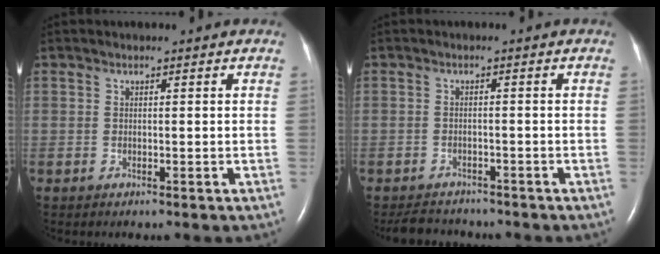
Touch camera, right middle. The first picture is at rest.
{"total": 5.3, "force": [-5.0, 1.6, 0.9], "torque": [-0.018, -0.006, -0.074]}